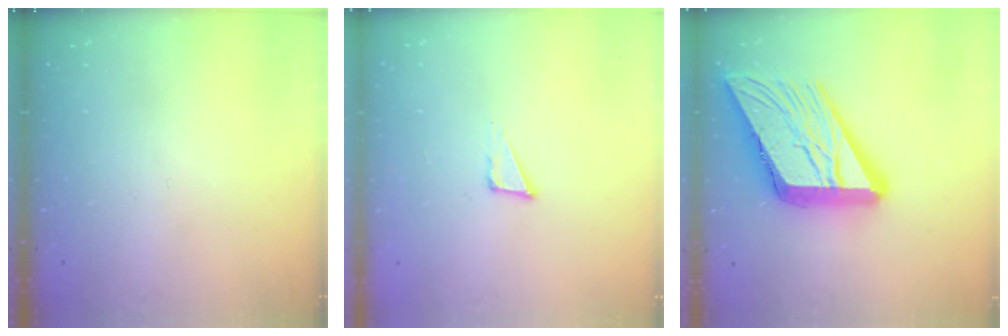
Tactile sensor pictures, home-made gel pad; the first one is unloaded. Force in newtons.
{"total": 4.0, "press": 3.9, "slide": 0.8}
{"total": 24.2, "press": 24.1, "slide": 2.8}